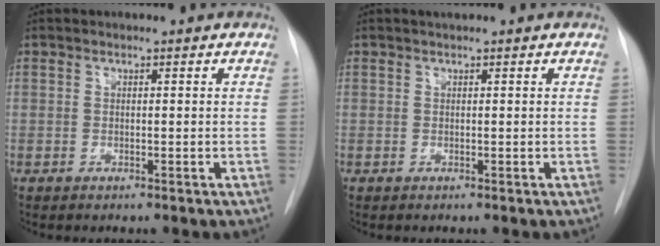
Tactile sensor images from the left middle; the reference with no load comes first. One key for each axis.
{"total": 0.5, "fx": 0.5, "fy": 0.0, "fz": 0.3, "tx": -0.006, "ty": 0.005, "tz": 0.009}